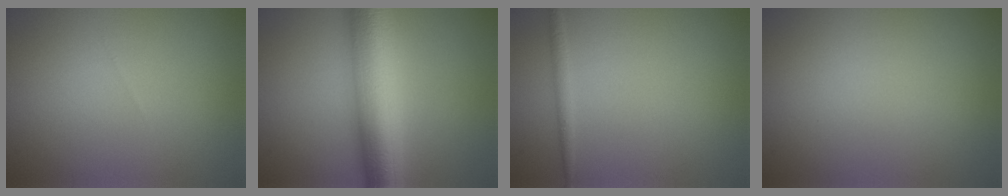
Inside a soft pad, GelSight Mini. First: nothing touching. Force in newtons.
{"total": 9.8, "press": 9.8, "slide": 0.1}
{"total": 1.1, "press": 1.1, "slide": 0.1}
{"total": 0.0}